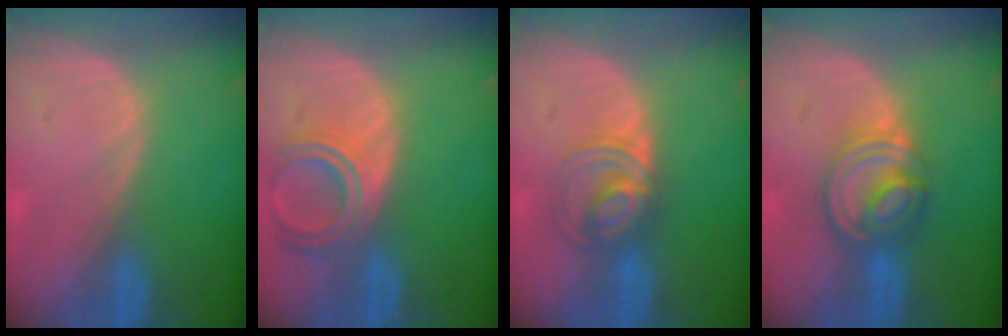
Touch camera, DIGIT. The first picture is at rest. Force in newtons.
{"total": 6.3, "press": 5.6, "slide": 2.8}
{"total": 5.5, "press": 5.5, "slide": 0.6}
{"total": 7.6, "press": 6.6, "slide": 3.8}